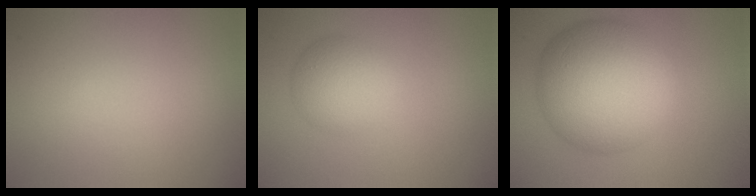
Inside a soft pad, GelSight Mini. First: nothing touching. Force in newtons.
{"total": 4.4, "press": 4.4, "slide": 0.1}
{"total": 12.3, "press": 12.3, "slide": 0.3}